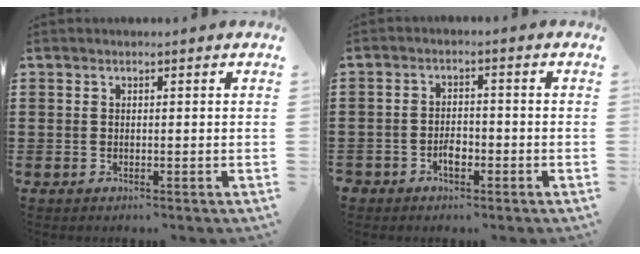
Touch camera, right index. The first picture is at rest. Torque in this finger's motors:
{"motor_torque": [1.22, 0.91, 0.08, 0.03]}